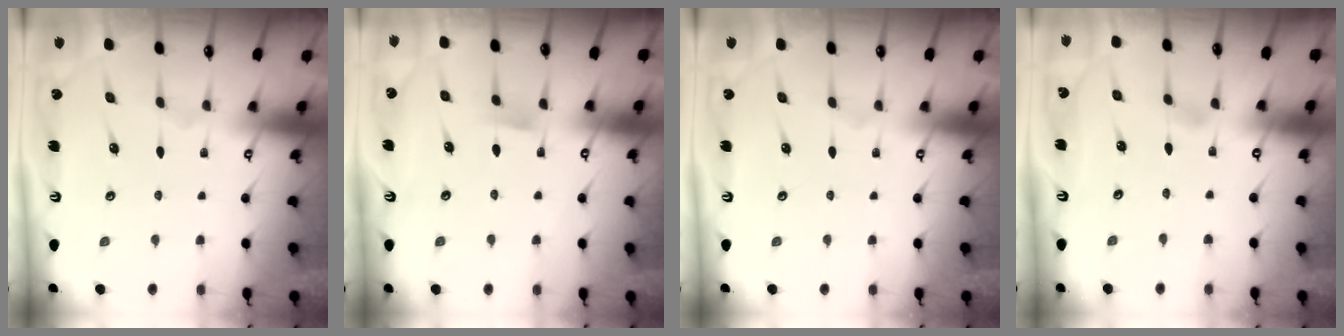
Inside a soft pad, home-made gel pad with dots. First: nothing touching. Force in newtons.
{"total": 3.9, "press": 3.9, "slide": 0.6}
{"total": 0.0}
{"total": 1.6, "press": 1.6, "slide": 0.2}